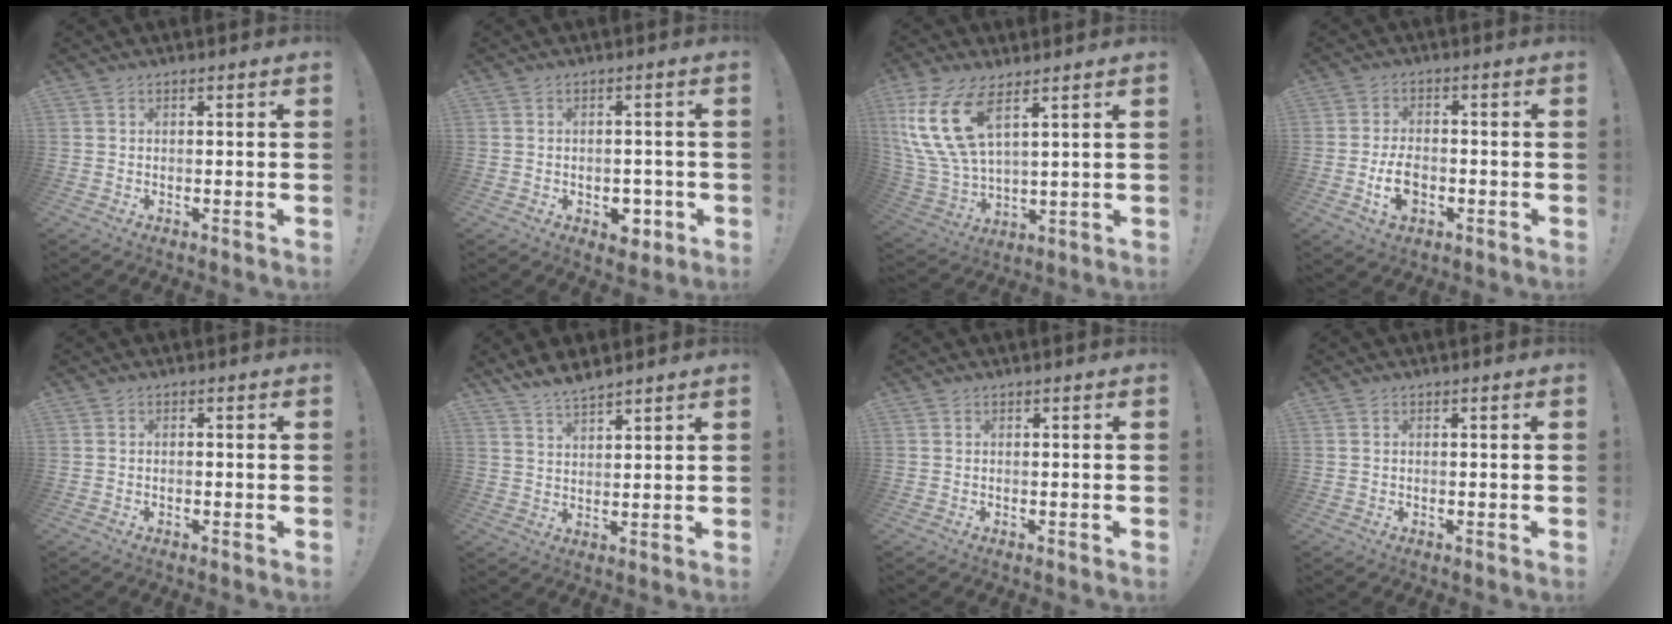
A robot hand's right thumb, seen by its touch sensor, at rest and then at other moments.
{"total": 5.9, "force": [-2.1, 4.3, 3.5], "torque": [-0.024, 0.015, -0.031]}
{"total": 16.5, "force": [8.2, 7.4, 12.2], "torque": [-0.262, -0.035, 0.150]}
{"total": 7.3, "force": [-2.4, 4.5, 5.3], "torque": [-0.077, 0.001, -0.041]}
{"total": 0.6, "force": [-0.4, 0.2, 0.4], "torque": [-0.008, 0.000, -0.008]}
{"total": 5.9, "force": [5.4, 1.0, 2.0], "torque": [-0.034, -0.035, 0.100]}
{"total": 0.0}
{"total": 0.0}